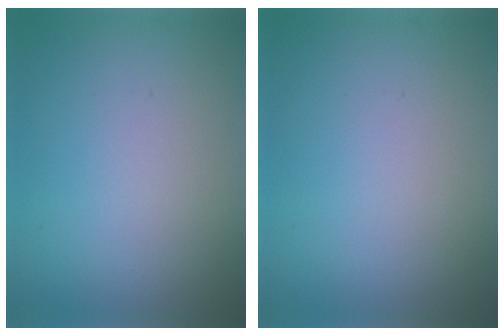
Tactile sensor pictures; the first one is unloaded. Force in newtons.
{"total": 0.0}